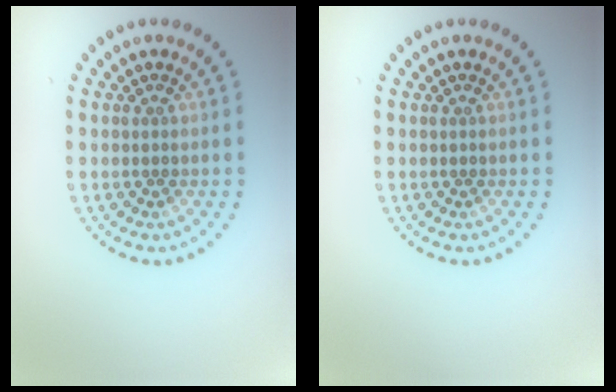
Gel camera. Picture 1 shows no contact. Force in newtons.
{"total": 0.0}